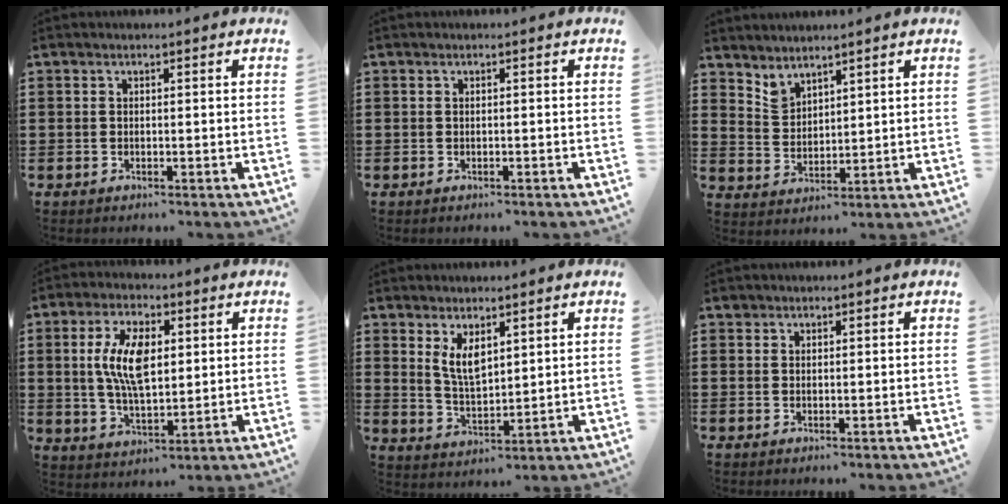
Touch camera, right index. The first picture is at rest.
{"total": 0.0}
{"total": 3.4, "force": [3.2, 1.1, 0.0], "torque": [-0.012, -0.004, 0.064]}
{"total": 9.4, "force": [1.7, 4.4, 8.1], "torque": [-0.175, 0.009, 0.028]}
{"total": 4.7, "force": [2.6, 1.9, 3.4], "torque": [-0.073, -0.004, 0.047]}
{"total": 0.7, "force": [0.4, 0.5, 0.0], "torque": [-0.001, 0.002, 0.009]}